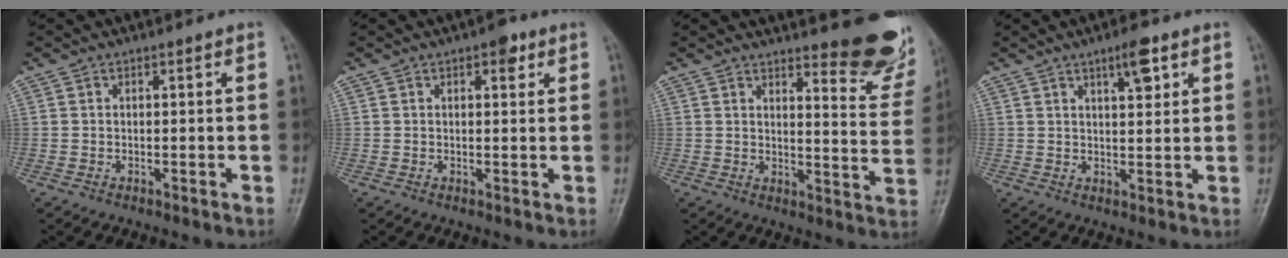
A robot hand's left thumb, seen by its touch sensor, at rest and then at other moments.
{"total": 2.8, "force": [1.5, 1.3, 2.0], "torque": [-0.015, -0.002, 0.016]}
{"total": 14.9, "force": [12.2, 3.5, 7.9], "torque": [-0.061, -0.105, 0.136]}
{"total": 5.0, "force": [2.8, 1.6, 3.8], "torque": [-0.050, -0.015, 0.043]}